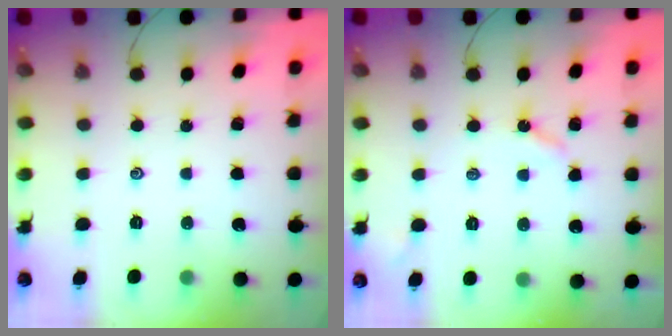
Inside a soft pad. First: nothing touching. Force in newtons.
{"total": 3.0, "press": 2.9, "slide": 0.6}